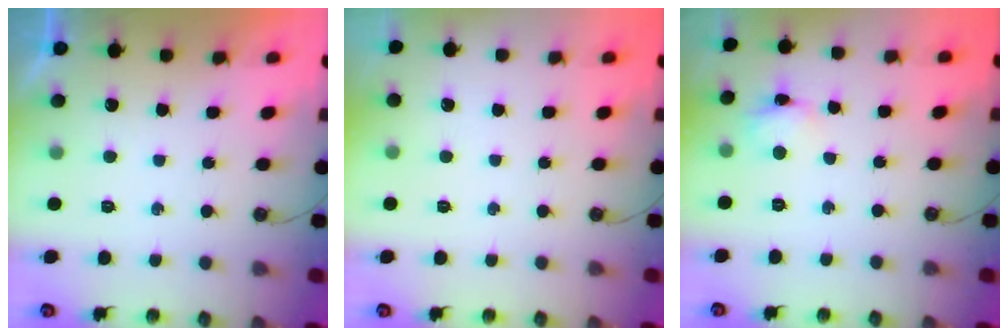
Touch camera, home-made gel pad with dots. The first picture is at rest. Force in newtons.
{"total": 0.0}
{"total": 3.9, "press": 3.9, "slide": 0.3}